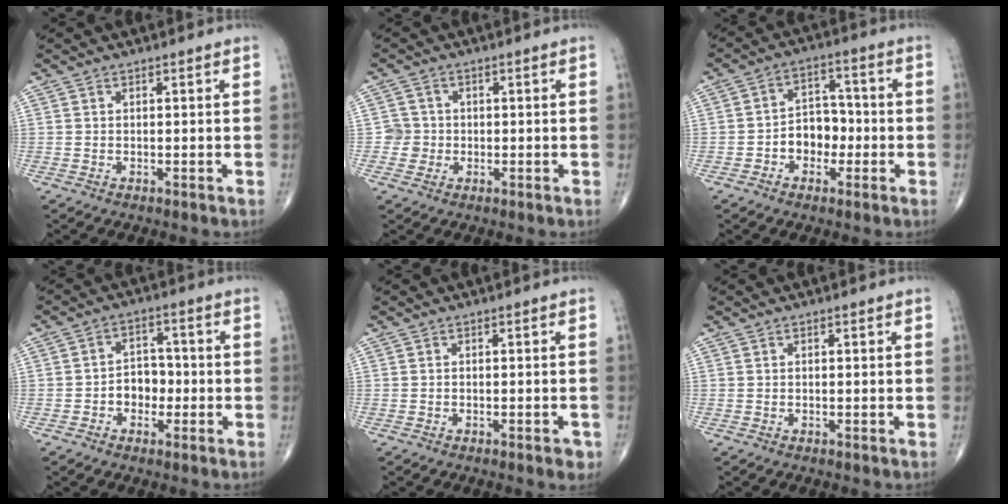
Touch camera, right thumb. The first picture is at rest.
{"total": 2.9, "force": [-0.3, 2.9, 0.0], "torque": [0.024, 0.009, -0.009]}
{"total": 7.4, "force": [-1.9, 5.6, 4.5], "torque": [-0.040, 0.035, -0.040]}
{"total": 5.7, "force": [-1.5, 4.4, 3.3], "torque": [-0.027, 0.023, -0.033]}
{"total": 1.9, "force": [-1.0, 0.7, 1.4], "torque": [-0.015, 0.002, -0.013]}
{"total": 0.0}